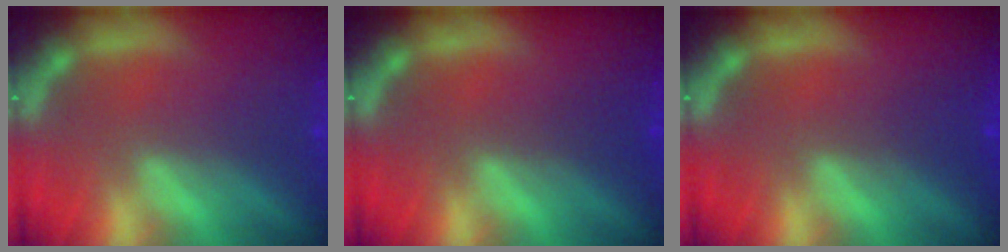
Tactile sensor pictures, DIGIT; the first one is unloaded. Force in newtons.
{"total": 1.0}
{"total": 1.5}